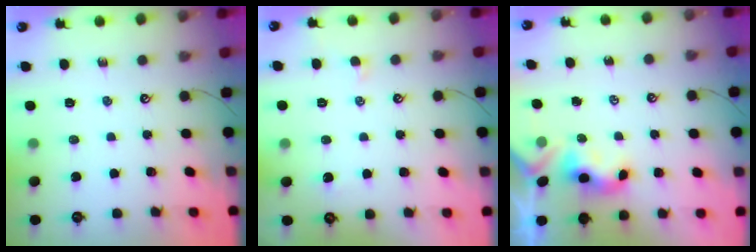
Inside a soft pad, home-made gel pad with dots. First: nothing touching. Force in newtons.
{"total": 2.0, "press": 2.0, "slide": 0.3}
{"total": 3.7, "press": 3.7, "slide": 0.2}